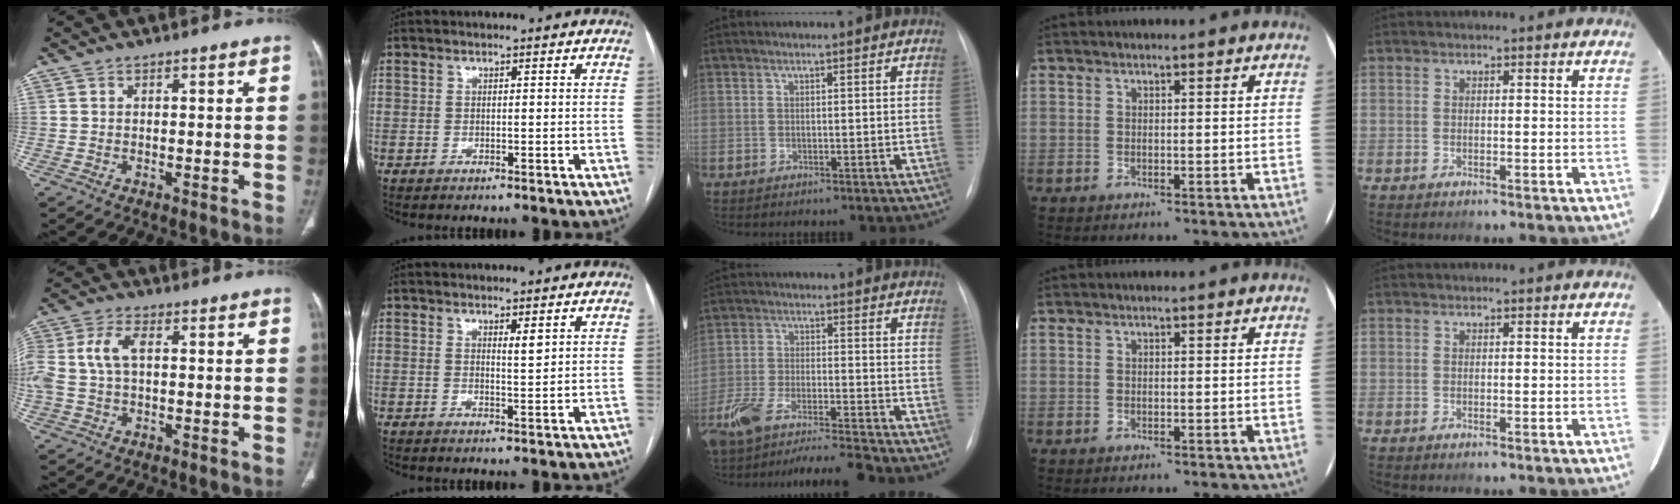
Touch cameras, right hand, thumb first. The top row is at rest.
{"thumb": {"total": 8.9, "force": [0.9, 5.1, 7.3], "torque": [-0.182, 0.024, 0.019]}, "index": {"total": 1.8, "force": [1.1, 0.2, 1.4], "torque": [-0.027, -0.009, 0.021]}, "middle": {"total": 12.3, "force": [-11.1, -0.2, 5.3], "torque": [-0.099, -0.003, -0.194]}}